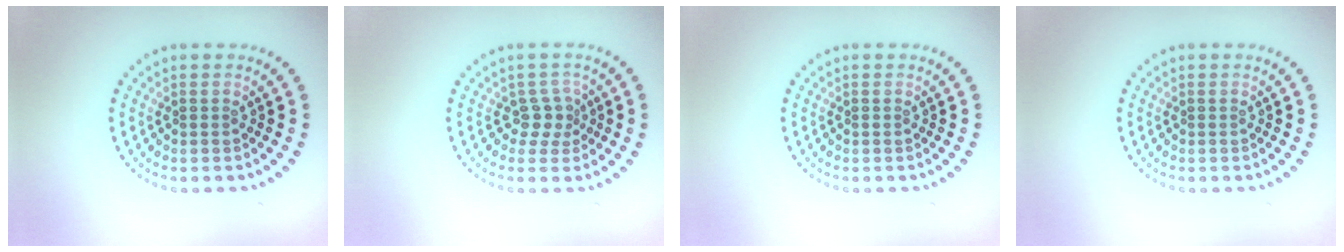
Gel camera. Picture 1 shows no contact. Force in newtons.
{"total": 1.8, "press": 1.3, "slide": 1.2}
{"total": 0.0}
{"total": 0.0}